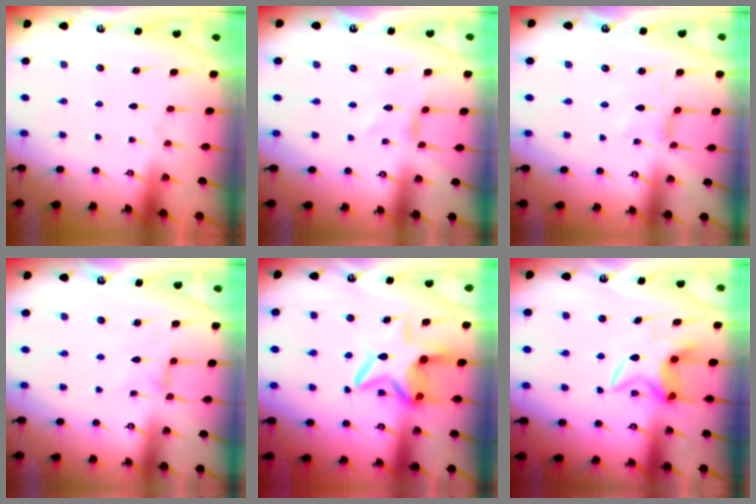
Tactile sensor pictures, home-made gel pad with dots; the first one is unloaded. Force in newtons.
{"total": 1.4, "press": 1.4, "slide": 0.2}
{"total": 1.0, "press": 0.9, "slide": 0.4}
{"total": 1.8, "press": 1.7, "slide": 0.4}
{"total": 9.6, "press": 9.5, "slide": 1.6}
{"total": 5.5, "press": 5.5, "slide": 0.3}